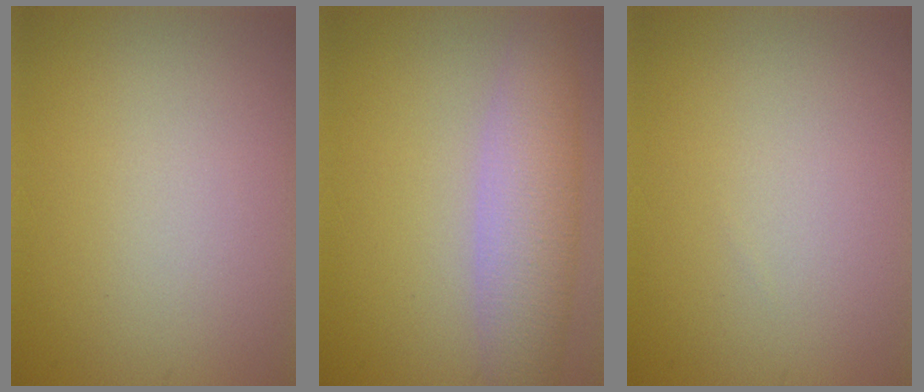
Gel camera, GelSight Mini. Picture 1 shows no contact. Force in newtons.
{"total": 5.3, "press": 5.3, "slide": 0.3}
{"total": 0.0}